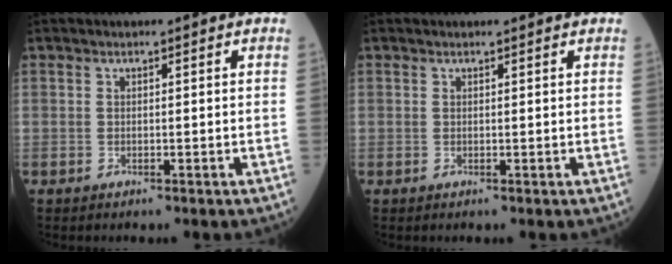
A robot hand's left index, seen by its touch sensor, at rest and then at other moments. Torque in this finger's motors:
{"motor_torque": [-0.25, -0.19, 0.01, 0.01]}